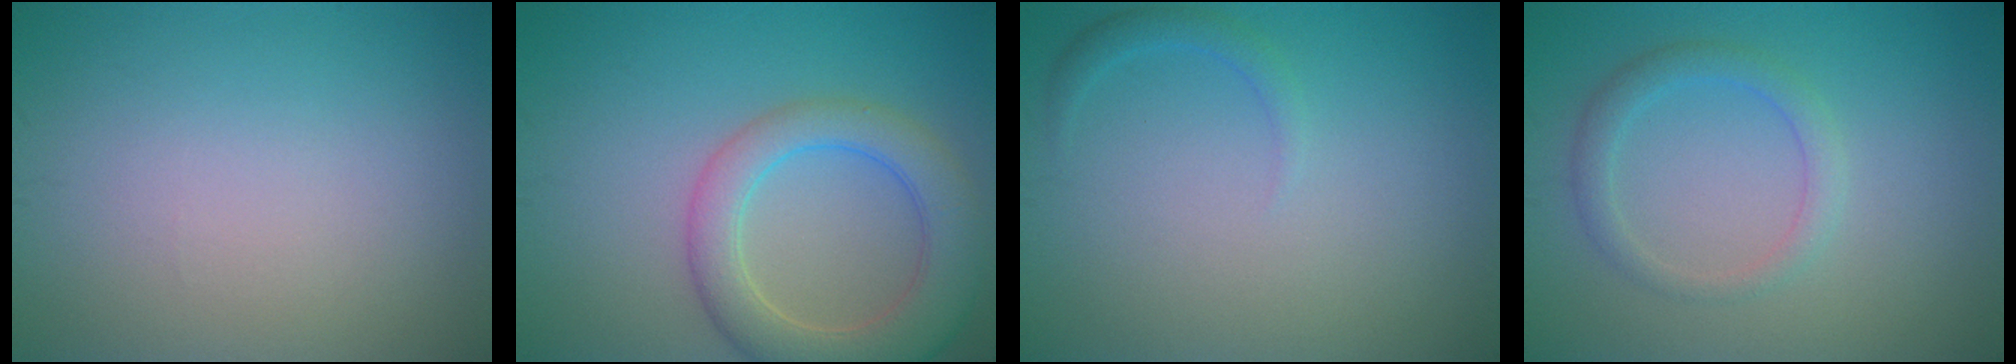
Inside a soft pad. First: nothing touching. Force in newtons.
{"total": 6.1, "press": 6.1, "slide": 0.4}
{"total": 1.2, "press": 1.2, "slide": 0.1}
{"total": 2.3, "press": 2.3, "slide": 0.2}